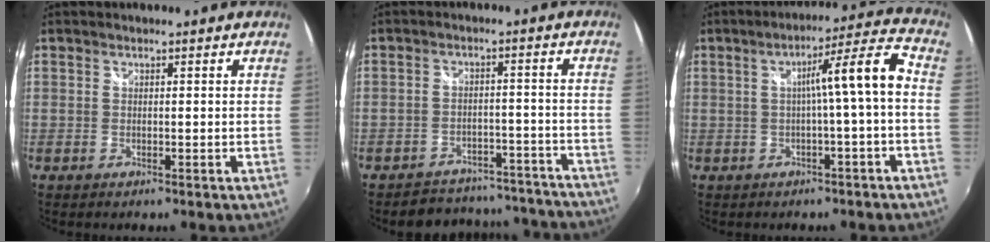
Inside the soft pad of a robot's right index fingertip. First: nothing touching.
{"total": 18.3, "force": [-16.8, 6.2, 4.0], "torque": [-0.083, 0.040, -0.194]}
{"total": 8.5, "force": [-1.0, -0.7, 8.4], "torque": [-0.123, 0.024, -0.004]}